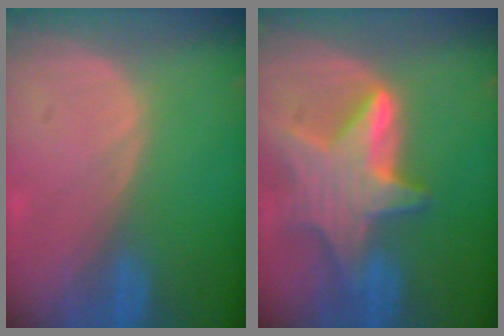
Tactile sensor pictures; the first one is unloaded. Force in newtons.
{"total": 9.0, "press": 9.0, "slide": 0.7}